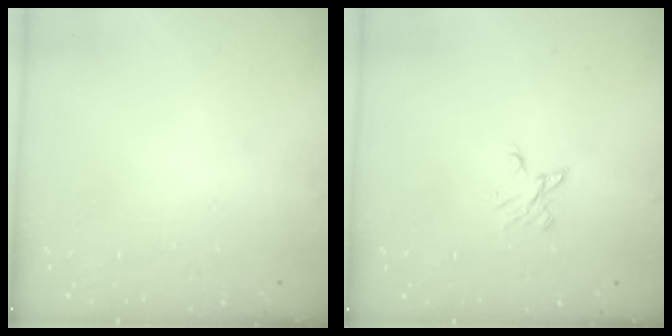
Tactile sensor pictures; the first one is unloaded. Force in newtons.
{"total": 3.3, "press": 3.3, "slide": 0.2}